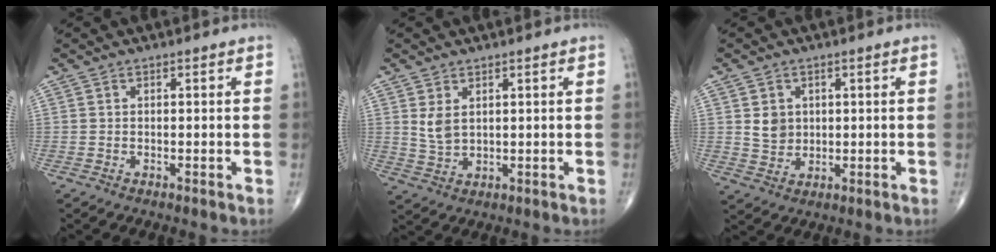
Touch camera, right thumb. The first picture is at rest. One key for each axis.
{"total": 3.7, "fx": 1.4, "fy": 2.1, "fz": 2.7, "tx": -0.052, "ty": -0.010, "tz": 0.038}
{"total": 4.4, "fx": 1.0, "fy": 3.8, "fz": 2.1, "tx": -0.019, "ty": -0.008, "tz": 0.025}